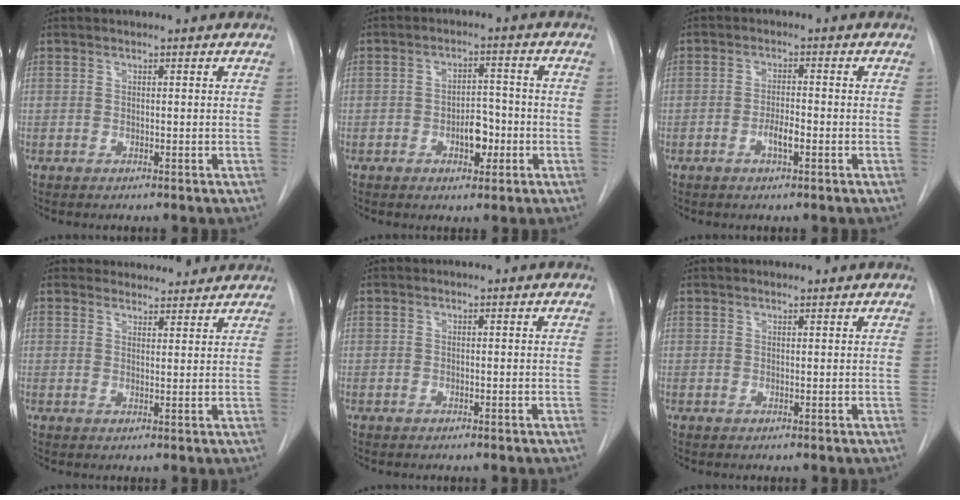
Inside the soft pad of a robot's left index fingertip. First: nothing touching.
{"total": 4.5, "force": [-1.6, 2.3, 3.6], "torque": [-0.047, 0.007, -0.021]}
{"total": 2.7, "force": [-1.1, 0.6, 2.3], "torque": [-0.040, 0.002, -0.021]}
{"total": 8.2, "force": [7.8, 2.5, 0.5], "torque": [0.013, 0.019, 0.088]}
{"total": 0.0}
{"total": 1.6, "force": [1.5, 0.2, 0.1], "torque": [-0.008, 0.013, 0.026]}